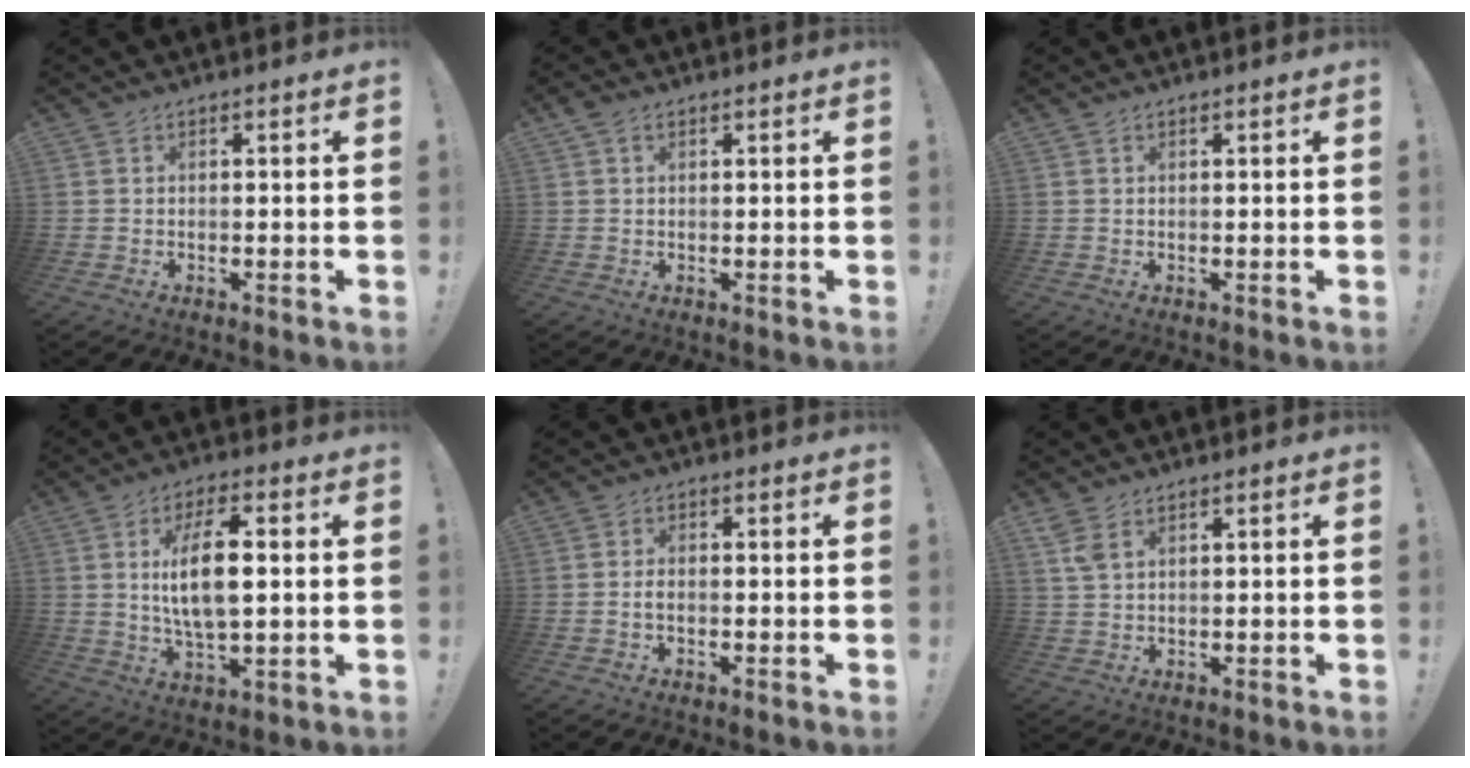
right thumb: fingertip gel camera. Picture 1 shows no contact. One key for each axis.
{"total": 1.8, "fx": 1.0, "fy": 1.1, "fz": 1.1, "tx": -0.032, "ty": 0.006, "tz": 0.020}
{"total": 0.0}
{"total": 13.3, "fx": 1.8, "fy": 5.5, "fz": 12.0, "tx": -0.222, "ty": -0.004, "tz": 0.023}
{"total": 1.6, "fx": -0.5, "fy": 0.7, "fz": 1.3, "tx": -0.028, "ty": 0.005, "tz": -0.008}
{"total": 3.7, "fx": 2.2, "fy": 1.6, "fz": 2.4, "tx": -0.043, "ty": -0.008, "tz": 0.041}